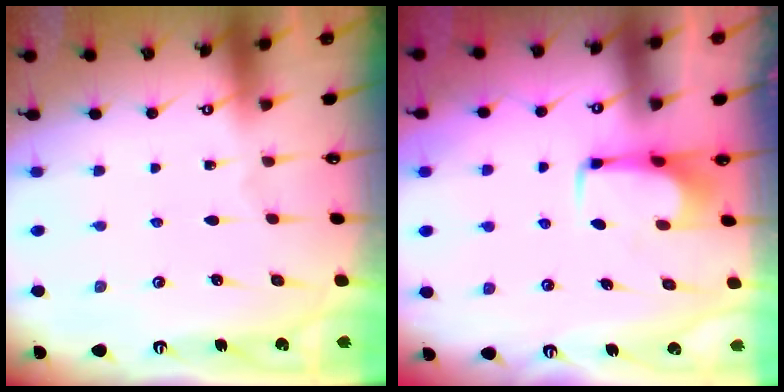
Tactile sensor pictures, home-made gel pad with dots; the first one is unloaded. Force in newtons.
{"total": 1.6, "press": 1.6, "slide": 0.5}